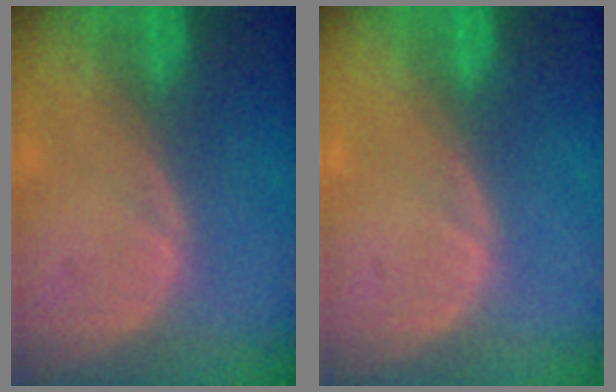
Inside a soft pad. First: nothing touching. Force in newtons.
{"total": 0.0}